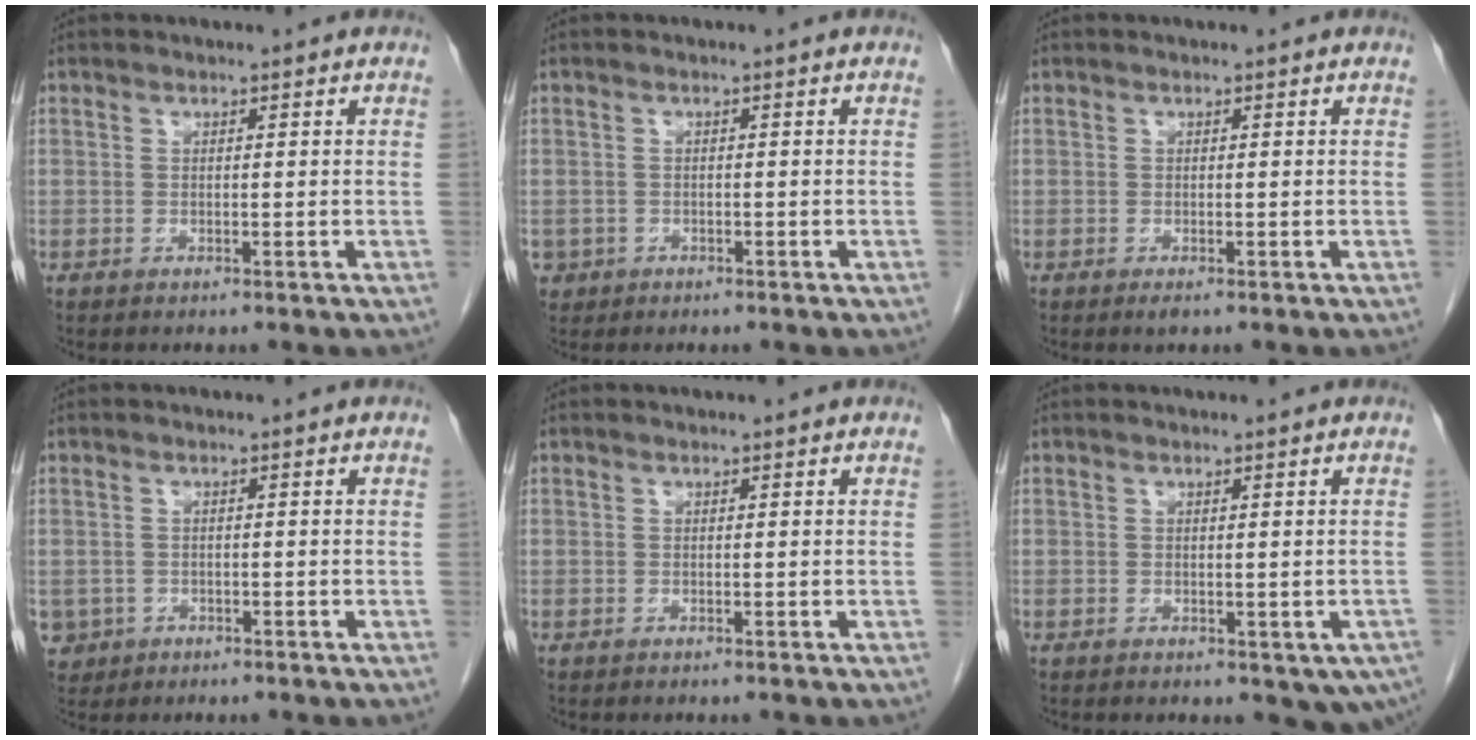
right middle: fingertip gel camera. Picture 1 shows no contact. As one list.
[{"total": 2.3, "force": [-1.0, 2.0, 0.1], "torque": [-0.003, 0.005, -0.016]}, {"total": 0.7, "force": [-0.4, 0.2, 0.5], "torque": [-0.007, -0.001, -0.005]}, {"total": 3.8, "force": [-1.7, 3.4, 0.4], "torque": [-0.008, 0.005, -0.026]}, {"total": 0.0}, {"total": 4.2, "force": [-1.6, 2.5, 3.0], "torque": [-0.014, 0.000, -0.014]}]